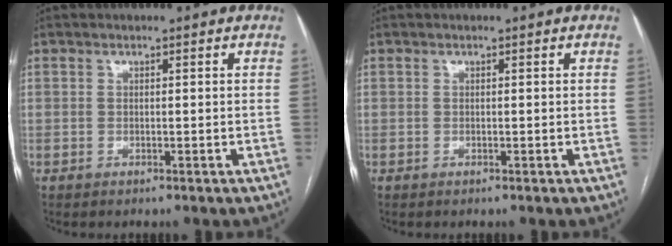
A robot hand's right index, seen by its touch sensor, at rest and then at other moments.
{"total": 0.0}